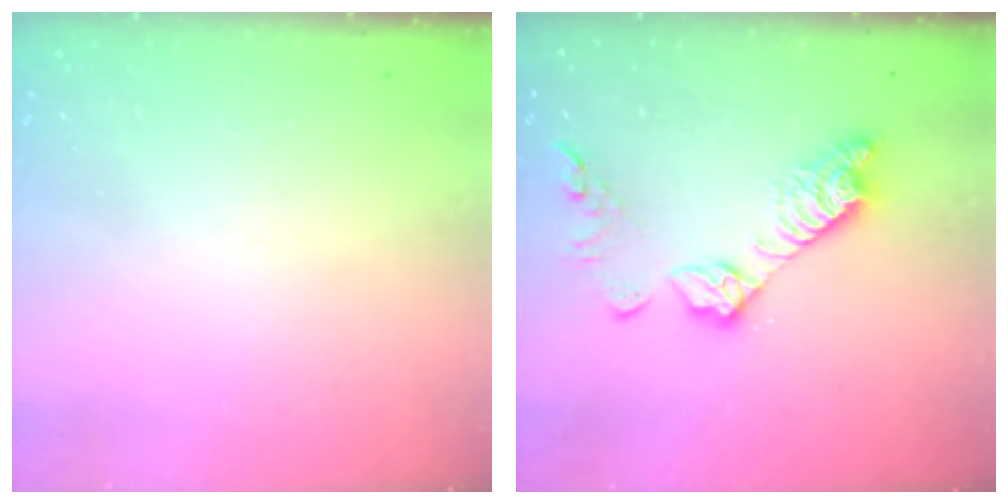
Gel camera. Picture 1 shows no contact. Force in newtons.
{"total": 13.6, "press": 13.6, "slide": 0.7}